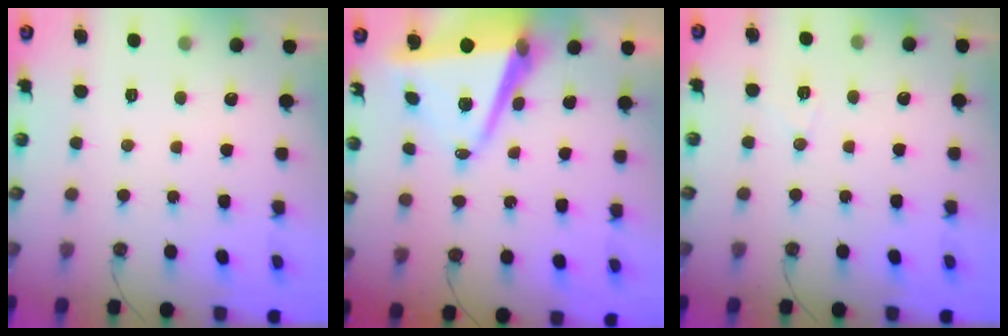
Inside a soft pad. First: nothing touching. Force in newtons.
{"total": 10.5, "press": 9.9, "slide": 3.3}
{"total": 6.3, "press": 6.2, "slide": 1.1}